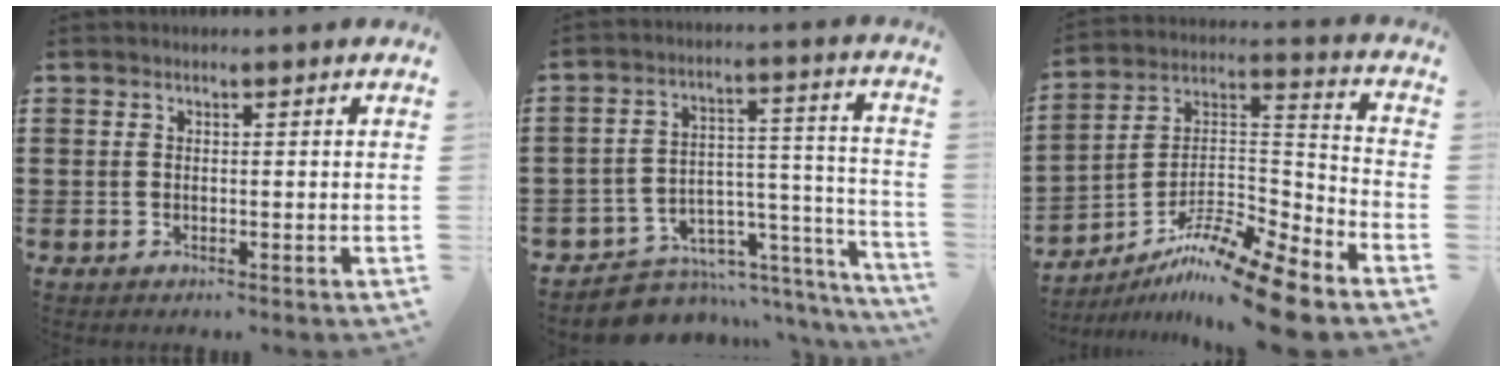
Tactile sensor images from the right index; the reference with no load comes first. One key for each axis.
{"total": 6.0, "fx": -4.9, "fy": 3.4, "fz": 1.0, "tx": -0.026, "ty": 0.003, "tz": -0.087}
{"total": 12.1, "fx": -10.0, "fy": 1.2, "fz": 6.6, "tx": -0.114, "ty": 0.022, "tz": -0.193}